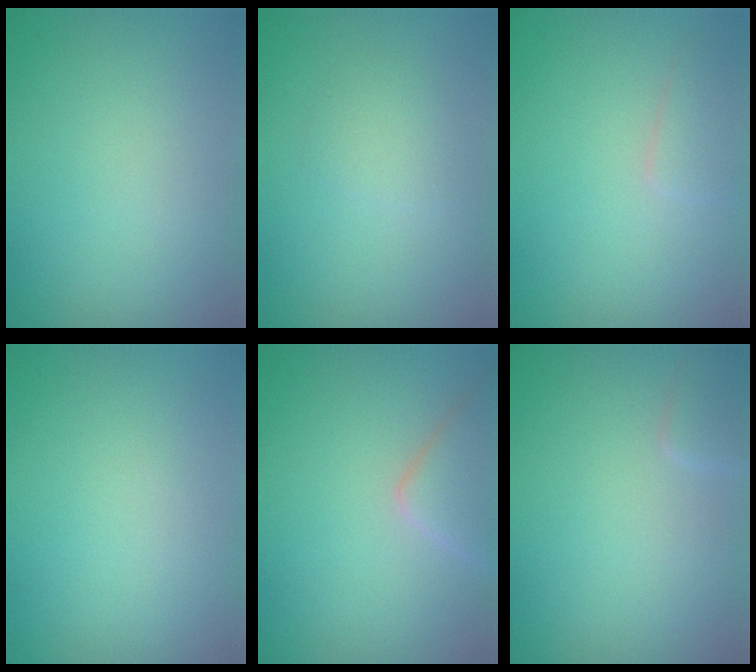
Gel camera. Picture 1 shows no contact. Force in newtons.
{"total": 1.4, "press": 1.4, "slide": 0.0}
{"total": 1.5, "press": 1.5, "slide": 0.1}
{"total": 0.0}
{"total": 3.7, "press": 3.7, "slide": 0.2}
{"total": 1.4, "press": 1.4, "slide": 0.1}